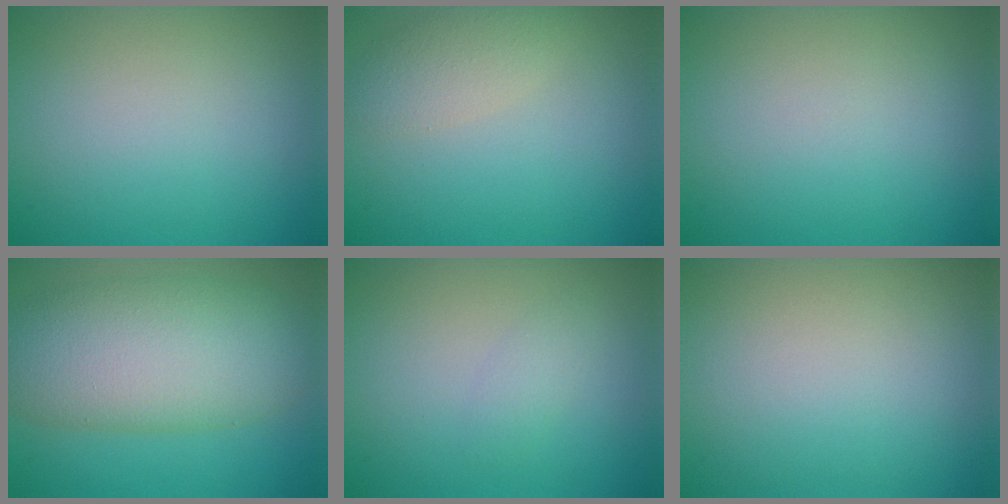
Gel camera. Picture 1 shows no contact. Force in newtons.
{"total": 2.7, "press": 2.7, "slide": 0.2}
{"total": 0.0}
{"total": 9.6, "press": 9.6, "slide": 0.7}
{"total": 1.1, "press": 1.1, "slide": 0.0}
{"total": 0.0}